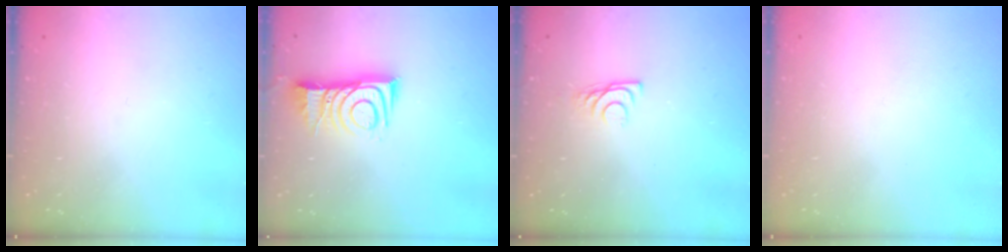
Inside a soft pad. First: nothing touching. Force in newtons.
{"total": 10.1, "press": 10.0, "slide": 0.9}
{"total": 6.8, "press": 6.8, "slide": 0.6}
{"total": 1.7, "press": 1.7, "slide": 0.1}